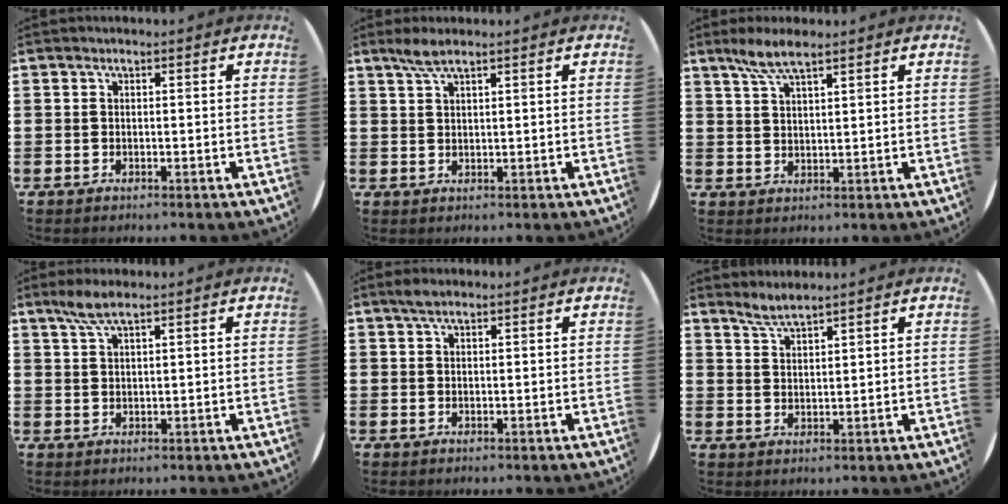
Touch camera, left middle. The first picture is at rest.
{"total": 2.7, "force": [2.0, 0.3, 1.7], "torque": [-0.036, 0.004, 0.036]}
{"total": 4.6, "force": [3.5, 0.8, 2.8], "torque": [-0.064, 0.004, 0.063]}
{"total": 3.5, "force": [2.5, 0.6, 2.4], "torque": [-0.052, 0.005, 0.045]}
{"total": 1.5, "force": [1.1, 0.5, 0.8], "torque": [-0.018, 0.004, 0.020]}
{"total": 2.8, "force": [2.7, 0.0, 0.3], "torque": [-0.012, -0.004, 0.052]}